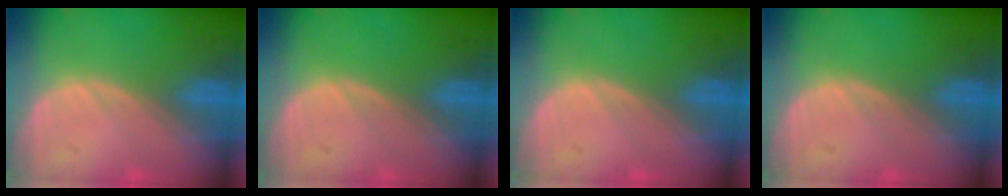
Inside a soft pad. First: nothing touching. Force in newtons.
{"total": 0.0}
{"total": 0.0}
{"total": 0.0}